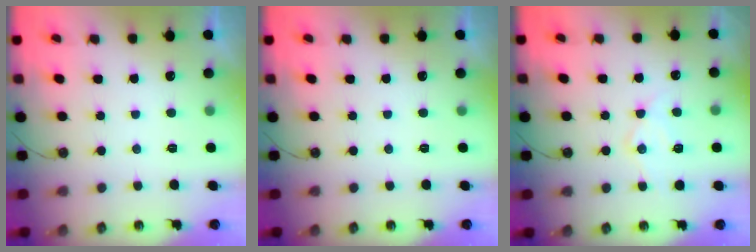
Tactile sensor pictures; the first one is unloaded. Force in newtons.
{"total": 0.0}
{"total": 9.1, "press": 9.1, "slide": 0.7}